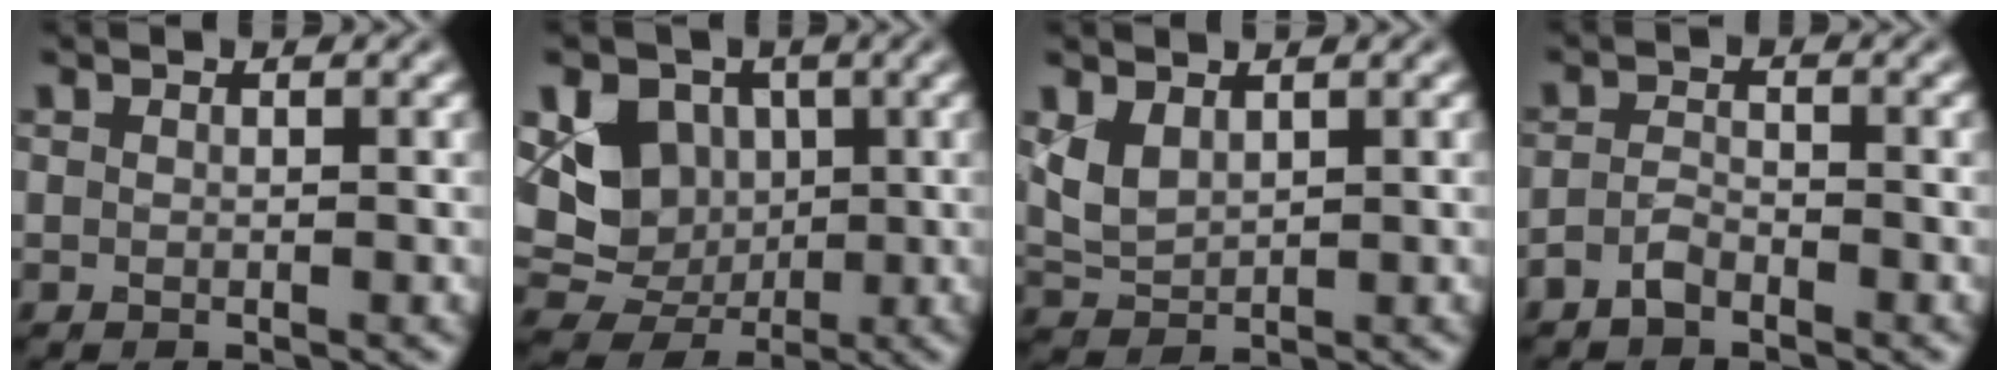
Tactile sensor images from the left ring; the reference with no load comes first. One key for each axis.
{"total": 7.7, "fx": 1.1, "fy": 6.6, "fz": 3.9, "tx": -0.047, "ty": 0.000, "tz": 0.005}
{"total": 2.5, "fx": 1.2, "fy": 1.5, "fz": 1.6, "tx": -0.042, "ty": -0.003, "tz": 0.031}
{"total": 1.6, "fx": -1.3, "fy": 0.6, "fz": 0.8, "tx": -0.018, "ty": 0.004, "tz": -0.029}